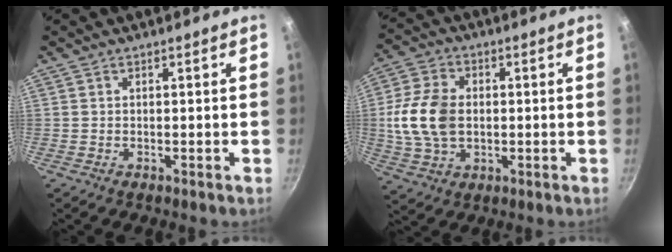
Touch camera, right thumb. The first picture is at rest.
{"total": 12.5, "force": [0.2, 8.7, 8.9], "torque": [-0.162, 0.008, 0.001]}